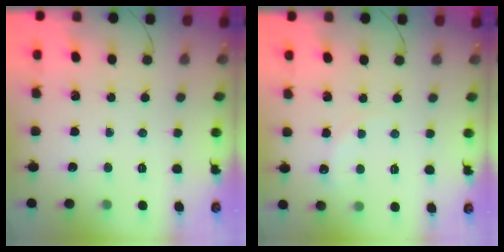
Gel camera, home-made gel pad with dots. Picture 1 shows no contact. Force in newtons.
{"total": 5.4, "press": 5.2, "slide": 1.5}